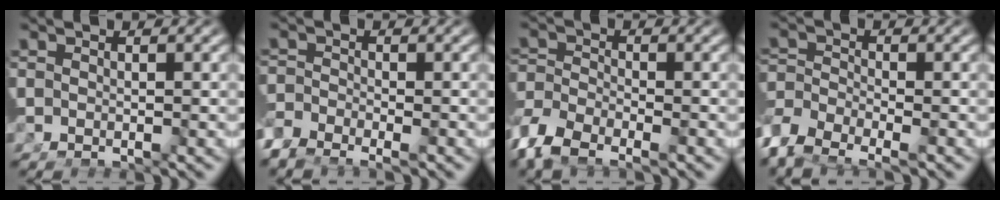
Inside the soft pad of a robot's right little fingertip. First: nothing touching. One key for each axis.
{"total": 3.4, "fx": -2.6, "fy": 1.6, "fz": 1.5, "tx": -0.023, "ty": -0.019, "tz": -0.041}
{"total": 4.7, "fx": -3.3, "fy": 2.3, "fz": 2.5, "tx": -0.056, "ty": -0.030, "tz": -0.043}
{"total": 4.6, "fx": -3.2, "fy": 2.5, "fz": 2.3, "tx": -0.053, "ty": -0.031, "tz": -0.042}